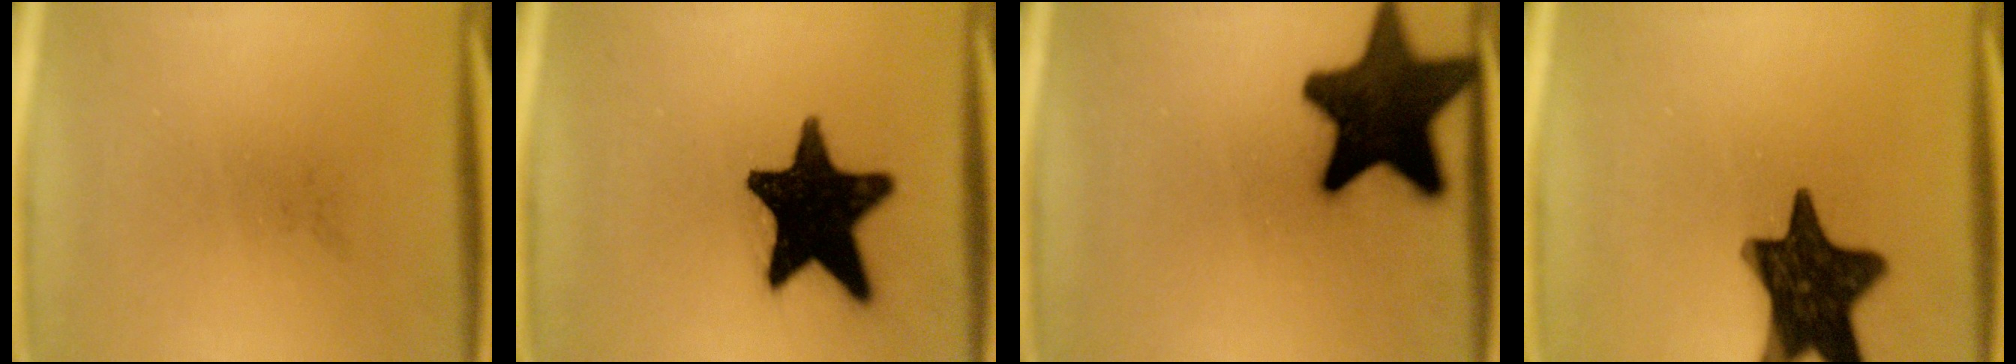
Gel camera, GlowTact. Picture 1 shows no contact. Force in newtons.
{"total": 18.5}
{"total": 17.9}
{"total": 16.6}